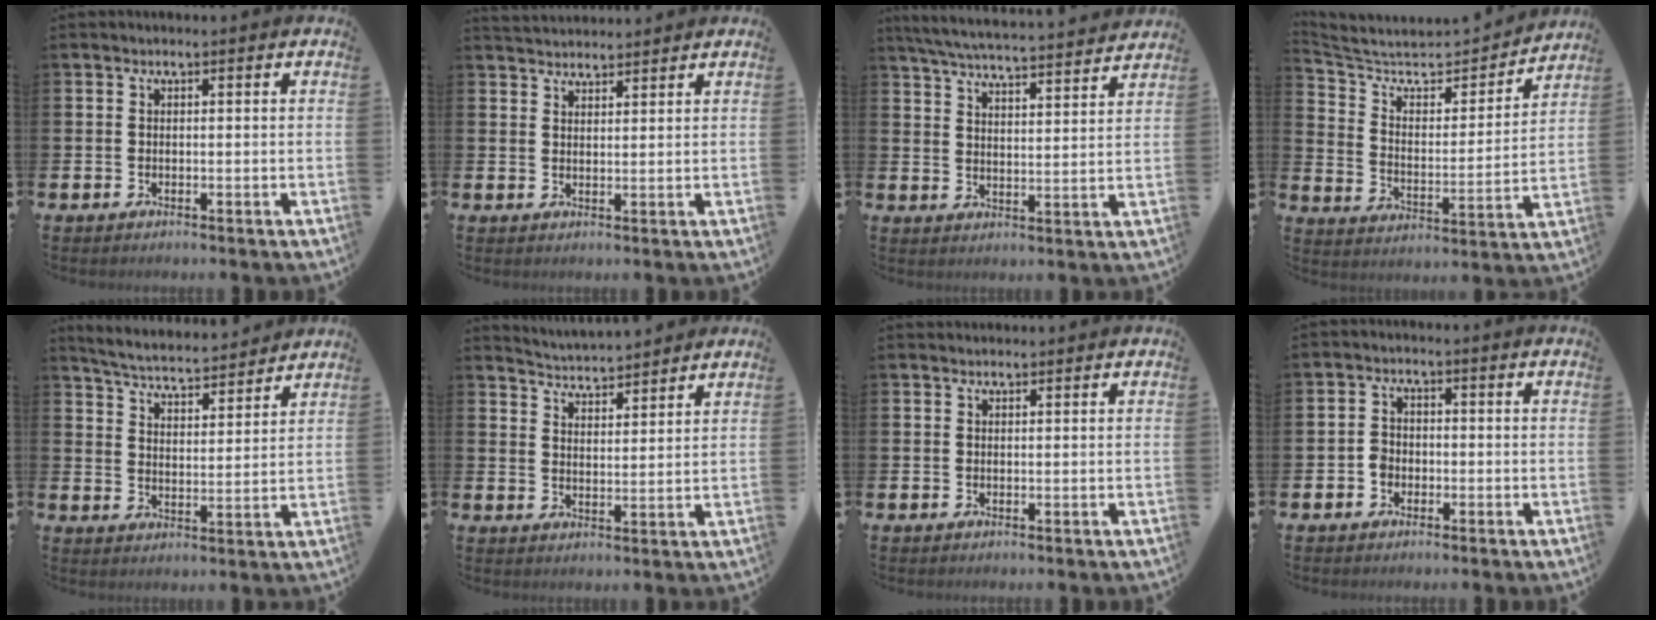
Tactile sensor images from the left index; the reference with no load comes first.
{"total": 2.9, "force": [2.9, 0.6, 0.0], "torque": [0.005, -0.015, 0.051]}
{"total": 6.1, "force": [6.0, 0.2, 1.4], "torque": [-0.051, -0.044, 0.104]}
{"total": 6.5, "force": [5.5, 2.5, 2.4], "torque": [-0.073, -0.047, 0.085]}
{"total": 5.0, "force": [4.9, 0.5, 0.5], "torque": [-0.033, -0.039, 0.083]}
{"total": 4.4, "force": [4.4, 0.2, -0.3], "torque": [-0.013, -0.031, 0.078]}
{"total": 0.8, "force": [0.8, 0.1, 0.0], "torque": [0.011, -0.003, 0.013]}
{"total": 2.2, "force": [-0.9, 1.8, 0.8], "torque": [-0.013, 0.004, -0.021]}